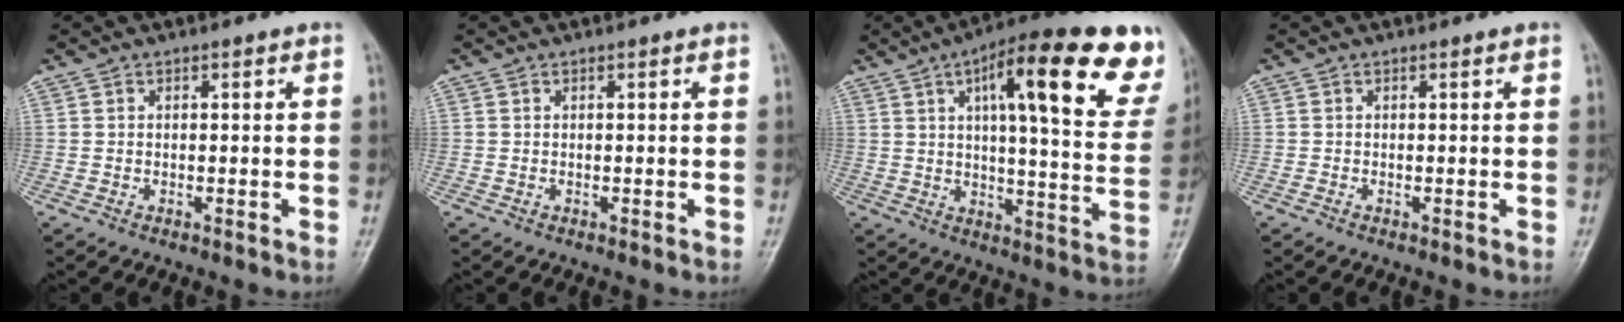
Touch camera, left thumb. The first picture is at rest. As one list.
[{"total": 0.0}, {"total": 24.4, "force": [11.8, 6.8, 20.3], "torque": [-0.254, -0.016, 0.158]}, {"total": 0.0}]